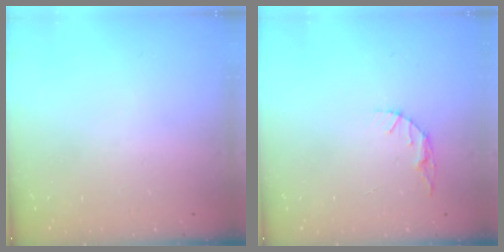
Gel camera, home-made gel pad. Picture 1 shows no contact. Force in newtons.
{"total": 3.8, "press": 3.7, "slide": 0.4}